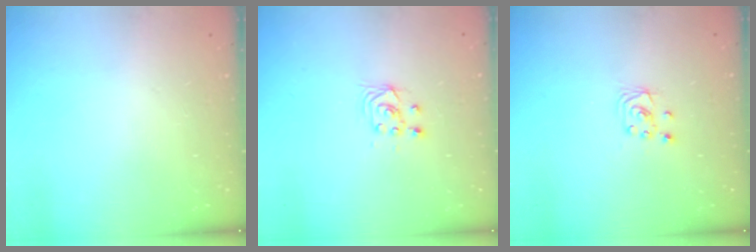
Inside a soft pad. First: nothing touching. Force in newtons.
{"total": 2.9, "press": 2.7, "slide": 1.0}
{"total": 2.7, "press": 2.7, "slide": 0.2}